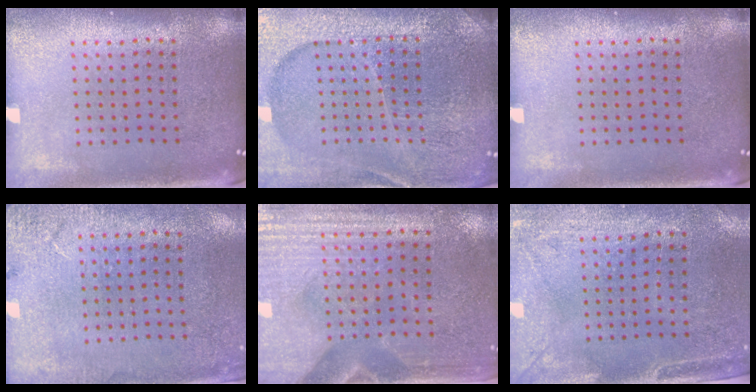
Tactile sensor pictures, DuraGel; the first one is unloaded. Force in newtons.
{"total": 5.0, "press": 4.6, "slide": 1.9}
{"total": 0.0}
{"total": 2.6, "press": 2.4, "slide": 1.1}
{"total": 3.6, "press": 3.2, "slide": 1.6}
{"total": 3.1, "press": 2.5, "slide": 1.8}